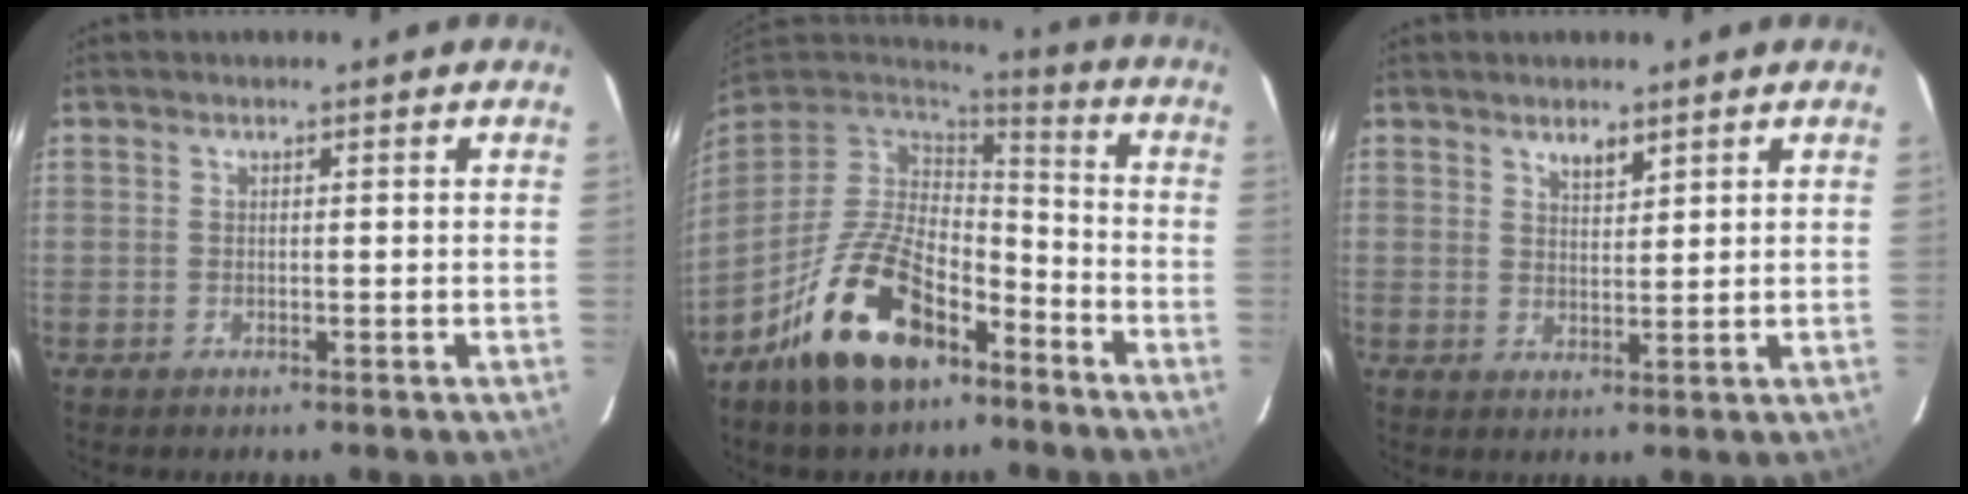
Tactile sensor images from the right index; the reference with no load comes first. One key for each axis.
{"total": 18.6, "fx": -10.8, "fy": 9.6, "fz": 11.8, "tx": -0.232, "ty": 0.004, "tz": -0.179}
{"total": 2.8, "fx": 2.1, "fy": 1.0, "fz": 1.5, "tx": -0.023, "ty": 0.000, "tz": 0.037}